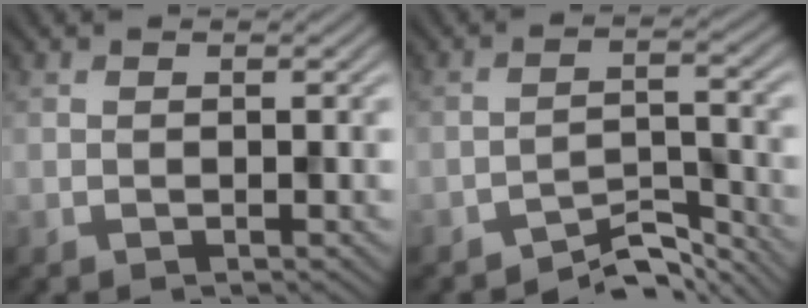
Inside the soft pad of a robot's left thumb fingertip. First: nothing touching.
{"total": 5.1, "force": [-4.6, 1.1, 1.9], "torque": [-0.028, 0.005, -0.080]}